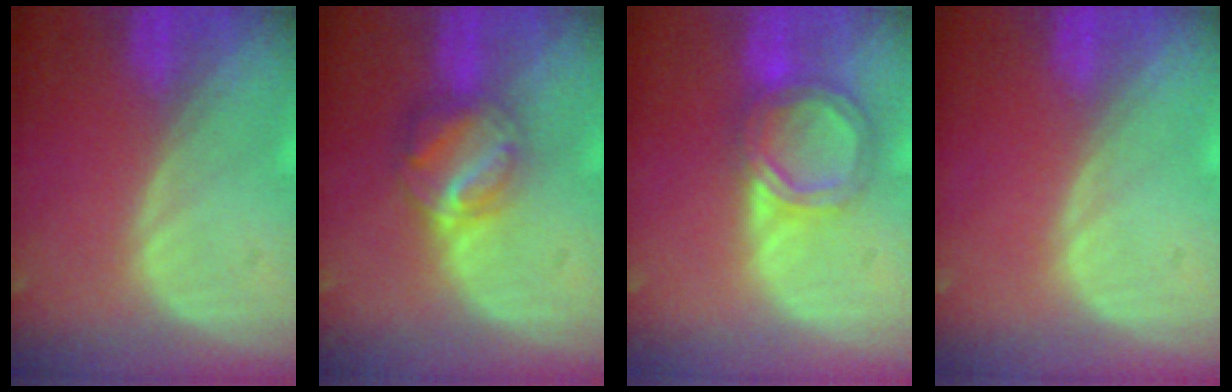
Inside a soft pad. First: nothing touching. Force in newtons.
{"total": 6.4, "press": 5.5, "slide": 3.2}
{"total": 6.5, "press": 5.8, "slide": 3.1}
{"total": 0.0}